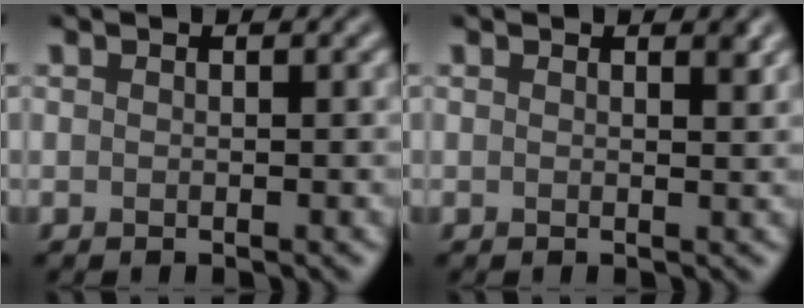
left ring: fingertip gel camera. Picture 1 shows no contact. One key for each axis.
{"total": 0.7, "fx": 0.5, "fy": 0.1, "fz": 0.5, "tx": -0.005, "ty": -0.003, "tz": 0.009}